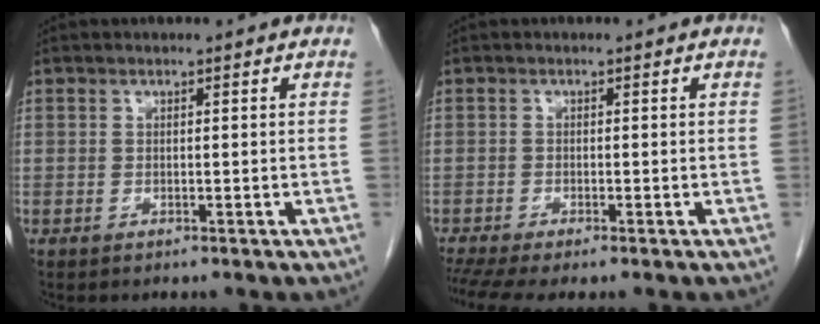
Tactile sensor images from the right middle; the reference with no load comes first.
{"total": 4.4, "force": [-3.5, 0.2, 2.7], "torque": [-0.047, -0.010, -0.064]}